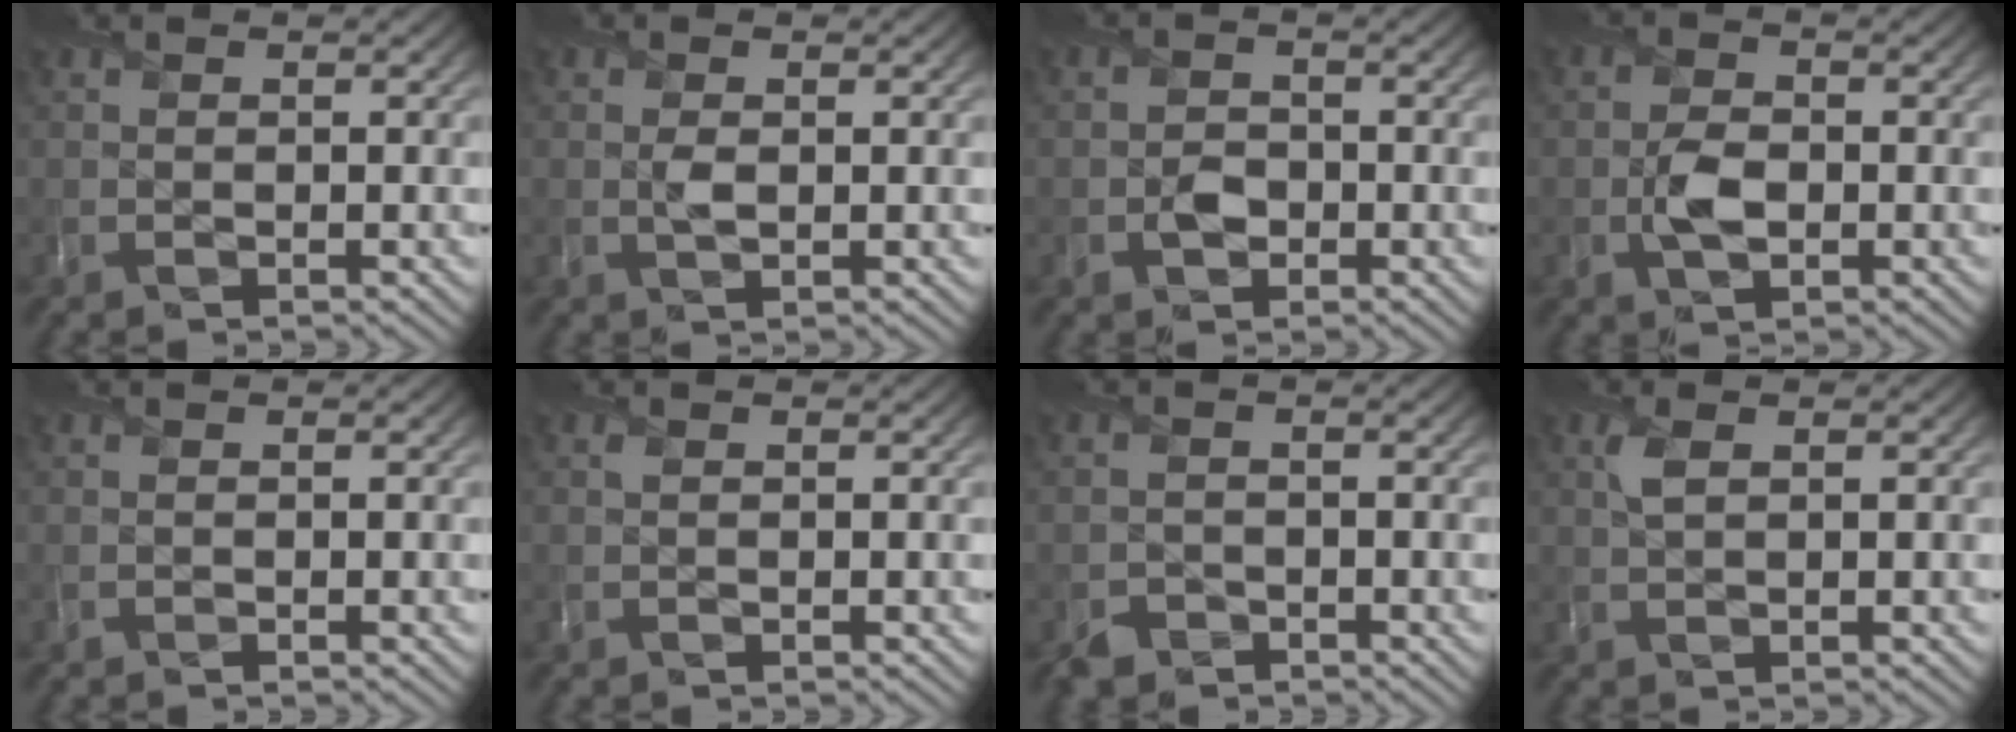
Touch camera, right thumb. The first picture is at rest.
{"total": 1.3, "force": [0.1, 0.9, 1.0], "torque": [-0.023, -0.001, 0.003]}
{"total": 2.3, "force": [-0.8, 1.9, 1.0], "torque": [-0.018, -0.001, -0.018]}
{"total": 3.6, "force": [-0.8, 2.5, 2.5], "torque": [-0.057, -0.002, -0.016]}
{"total": 0.0}
{"total": 0.0}
{"total": 2.1, "force": [-1.6, 1.3, 0.2], "torque": [-0.002, -0.003, -0.037]}
{"total": 1.9, "force": [0.7, 0.9, 1.5], "torque": [-0.041, 0.003, 0.016]}